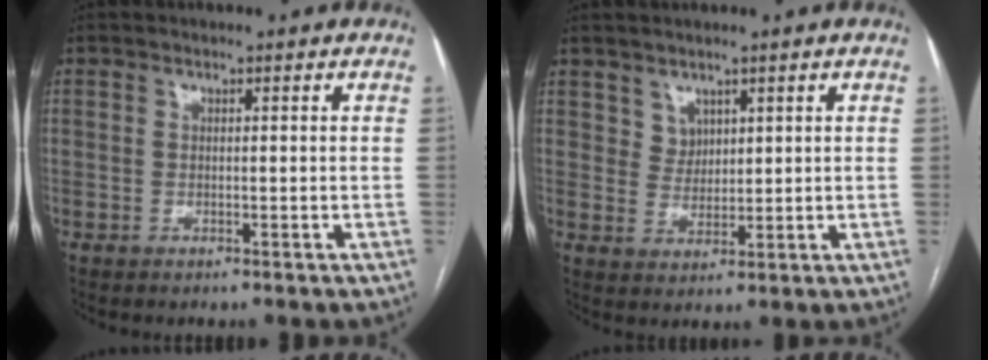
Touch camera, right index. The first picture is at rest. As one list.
[{"total": 1.6, "force": [1.2, 1.0, 0.3], "torque": [0.001, -0.001, 0.023]}]